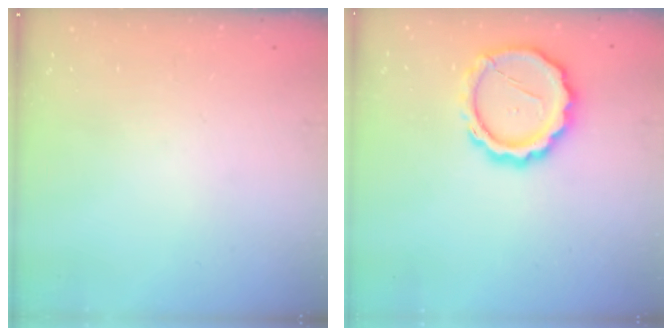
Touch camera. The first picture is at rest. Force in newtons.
{"total": 14.5, "press": 14.3, "slide": 2.7}